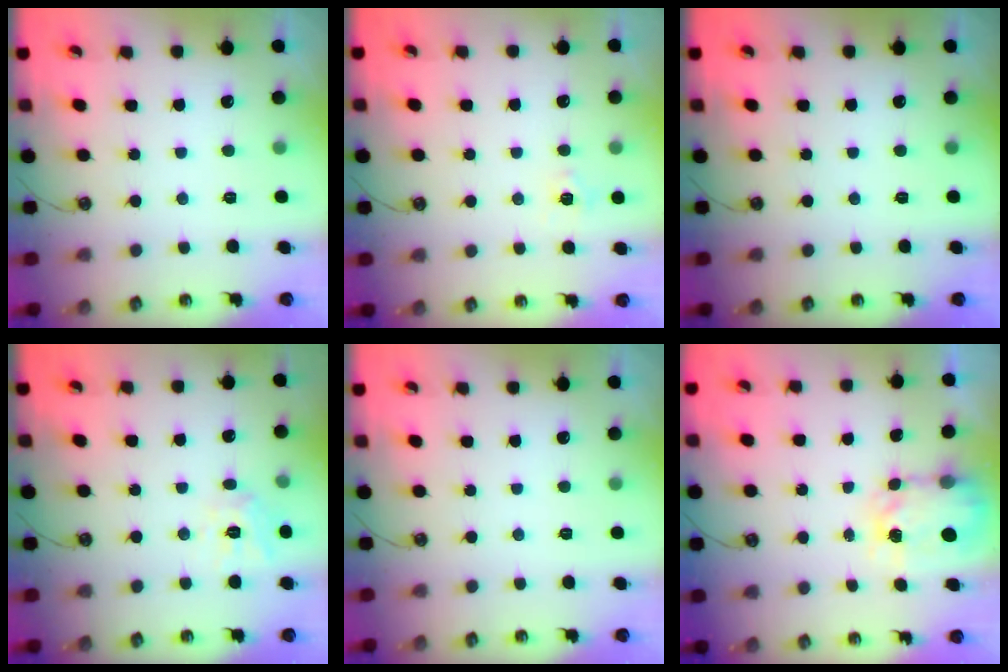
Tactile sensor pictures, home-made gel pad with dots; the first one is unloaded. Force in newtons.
{"total": 6.1, "press": 6.1, "slide": 0.6}
{"total": 0.0}
{"total": 10.5, "press": 10.5, "slide": 0.7}
{"total": 0.0}
{"total": 6.2, "press": 6.2, "slide": 0.6}